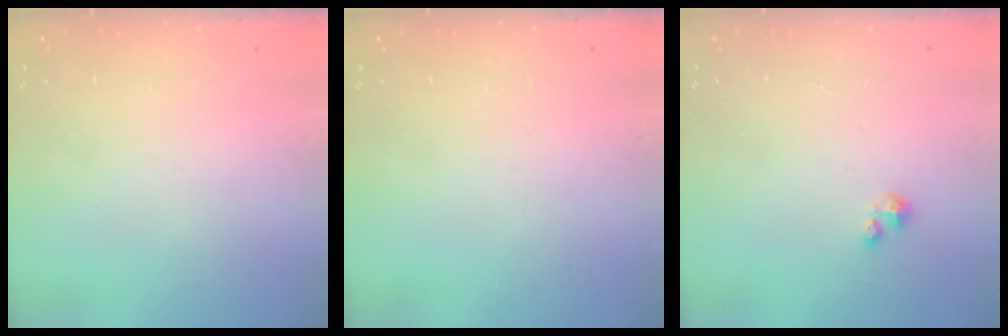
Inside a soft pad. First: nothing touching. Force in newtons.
{"total": 0.0}
{"total": 0.9, "press": 0.9, "slide": 0.3}